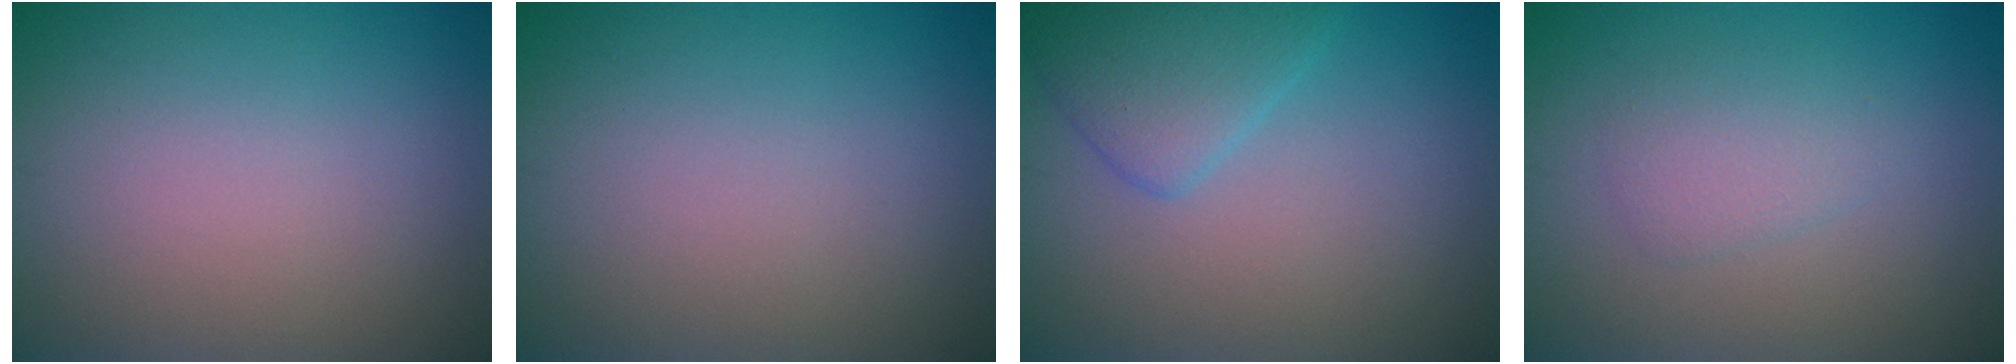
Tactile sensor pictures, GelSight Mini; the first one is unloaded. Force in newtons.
{"total": 0.0}
{"total": 2.3, "press": 2.3, "slide": 0.0}
{"total": 1.8, "press": 1.8, "slide": 0.0}